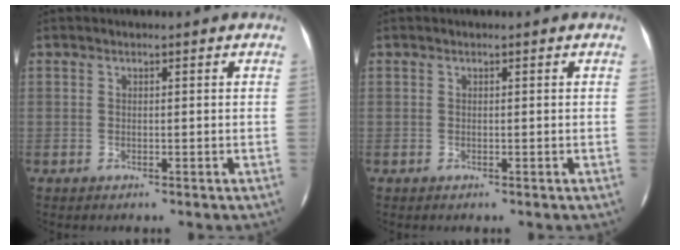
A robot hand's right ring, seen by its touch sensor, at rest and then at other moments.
{"total": 0.0}